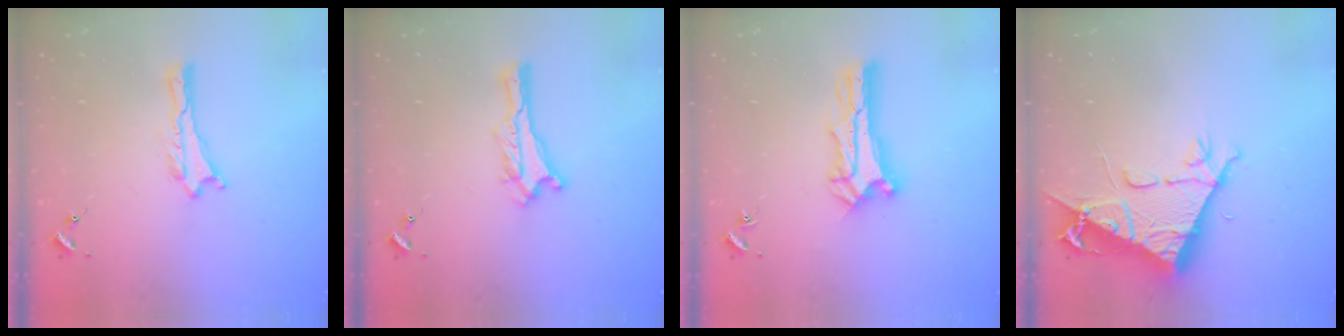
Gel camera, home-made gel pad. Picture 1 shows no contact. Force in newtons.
{"total": 0.0}
{"total": 2.7, "press": 2.7, "slide": 0.3}
{"total": 10.1, "press": 10.0, "slide": 1.3}